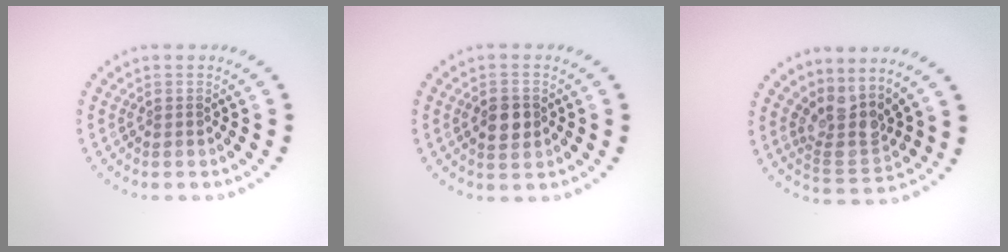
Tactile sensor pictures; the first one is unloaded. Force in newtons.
{"total": 2.9, "press": 2.9, "slide": 0.0}
{"total": 3.7, "press": 2.7, "slide": 2.5}